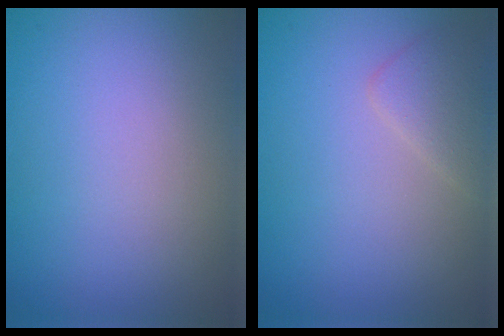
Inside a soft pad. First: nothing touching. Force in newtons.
{"total": 1.8, "press": 1.8, "slide": 0.0}